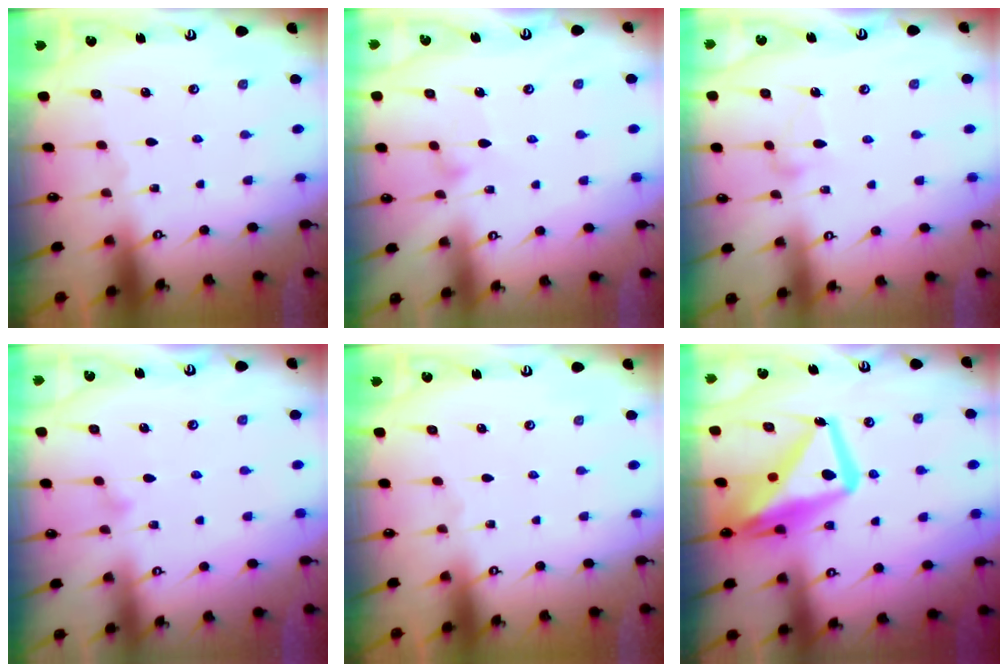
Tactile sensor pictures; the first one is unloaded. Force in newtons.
{"total": 5.8, "press": 5.8, "slide": 0.3}
{"total": 9.1, "press": 9.1, "slide": 0.1}
{"total": 7.1, "press": 7.1, "slide": 0.5}
{"total": 0.0}
{"total": 16.7, "press": 16.6, "slide": 1.4}